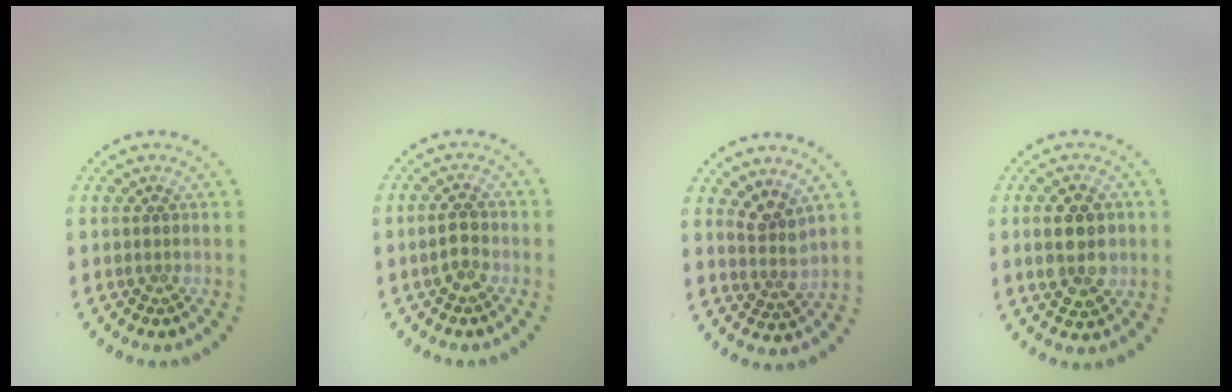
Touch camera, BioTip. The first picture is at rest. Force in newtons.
{"total": 2.1, "press": 2.1, "slide": 0.3}
{"total": 2.5, "press": 2.0, "slide": 1.6}
{"total": 4.9, "press": 4.9, "slide": 0.1}